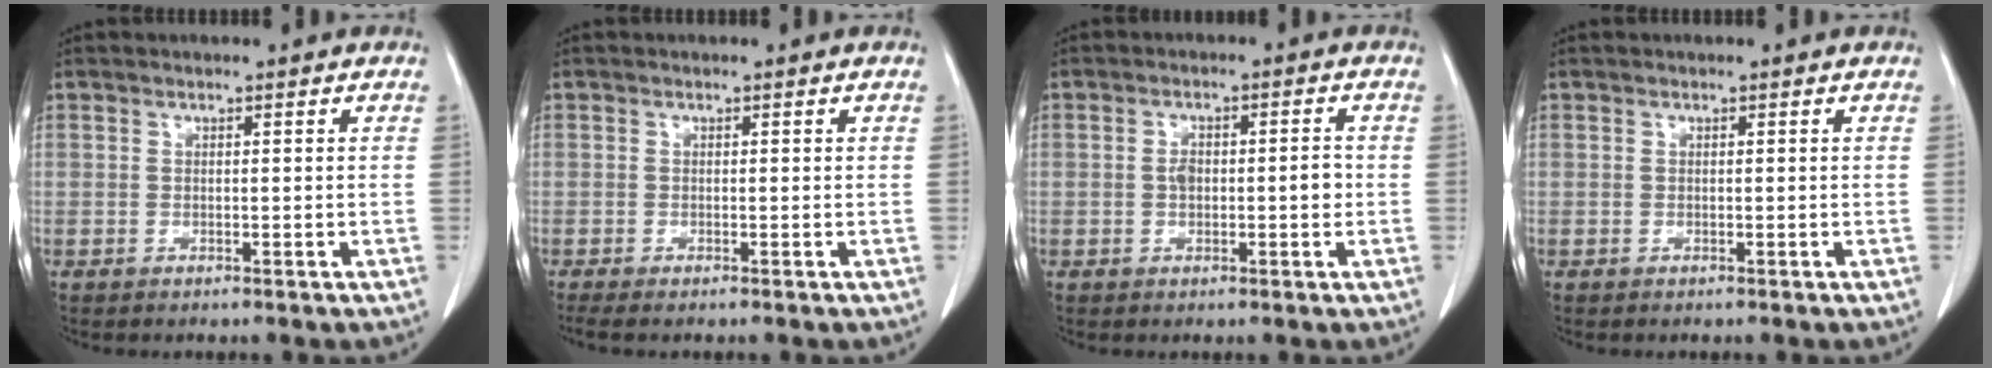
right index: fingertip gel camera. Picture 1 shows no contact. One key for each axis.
{"total": 1.0, "fx": -0.8, "fy": 0.1, "fz": 0.7, "tx": -0.018, "ty": -0.006, "tz": -0.016}
{"total": 4.1, "fx": -0.3, "fy": 1.8, "fz": 3.7, "tx": -0.062, "ty": 0.008, "tz": -0.003}
{"total": 0.0}